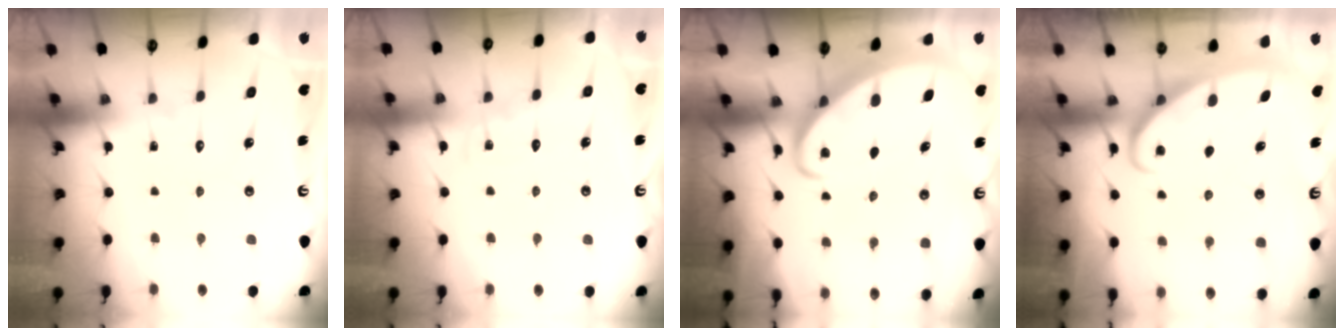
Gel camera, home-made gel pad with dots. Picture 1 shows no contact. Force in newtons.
{"total": 4.6, "press": 4.6, "slide": 0.3}
{"total": 2.9, "press": 2.9, "slide": 0.3}
{"total": 3.0, "press": 3.0, "slide": 0.4}